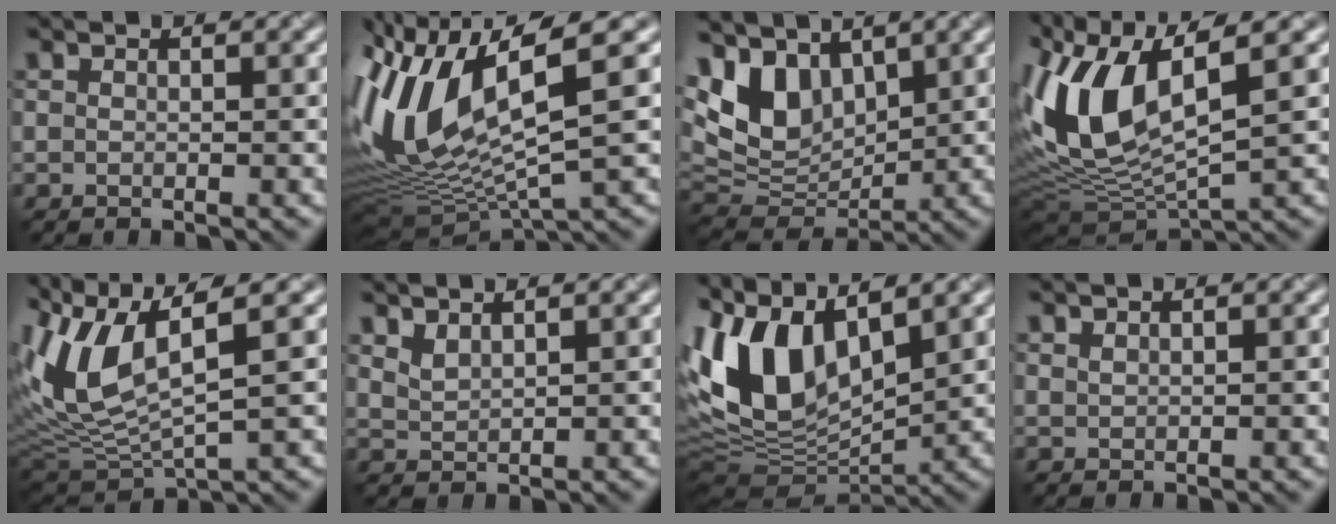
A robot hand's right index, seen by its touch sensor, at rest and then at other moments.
{"total": 10.7, "force": [1.6, 3.7, 9.9], "torque": [-0.213, 0.002, 0.035]}
{"total": 6.1, "force": [3.7, 3.7, 3.2], "torque": [-0.069, -0.001, 0.072]}
{"total": 10.7, "force": [2.5, 4.4, 9.5], "torque": [-0.212, 0.000, 0.049]}
{"total": 9.6, "force": [3.3, 3.6, 8.3], "torque": [-0.195, 0.008, 0.065]}
{"total": 1.9, "force": [1.8, 0.1, 0.1], "torque": [-0.011, 0.007, 0.042]}
{"total": 11.6, "force": [4.5, 5.7, 9.0], "torque": [-0.204, 0.021, 0.078]}
{"total": 0.9, "force": [0.9, 0.0, -0.3], "torque": [0.003, 0.008, 0.019]}